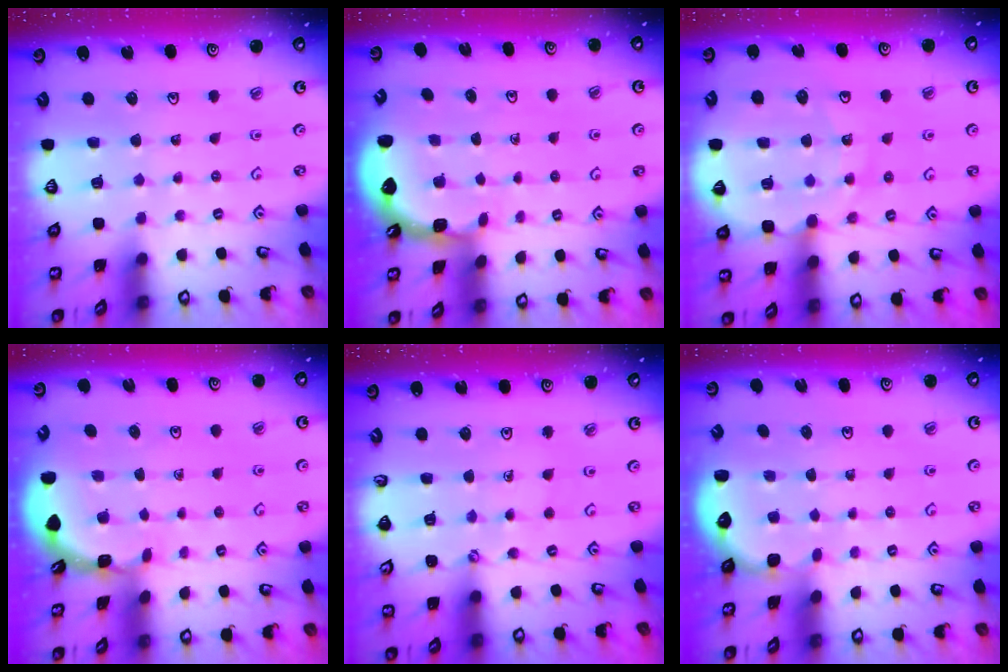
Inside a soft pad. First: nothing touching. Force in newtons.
{"total": 1.4, "press": 1.3, "slide": 0.1}
{"total": 13.6, "press": 13.2, "slide": 3.2}
{"total": 1.6, "press": 1.6, "slide": 0.1}
{"total": 0.7, "press": 0.7, "slide": 0.0}
{"total": 2.2, "press": 1.1, "slide": 1.9}